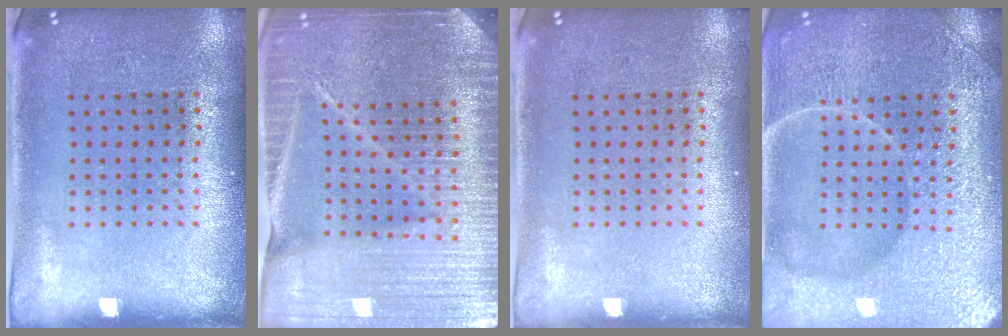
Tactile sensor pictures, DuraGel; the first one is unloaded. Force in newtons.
{"total": 5.3, "press": 4.7, "slide": 2.4}
{"total": 0.0}
{"total": 5.2, "press": 5.1, "slide": 0.6}